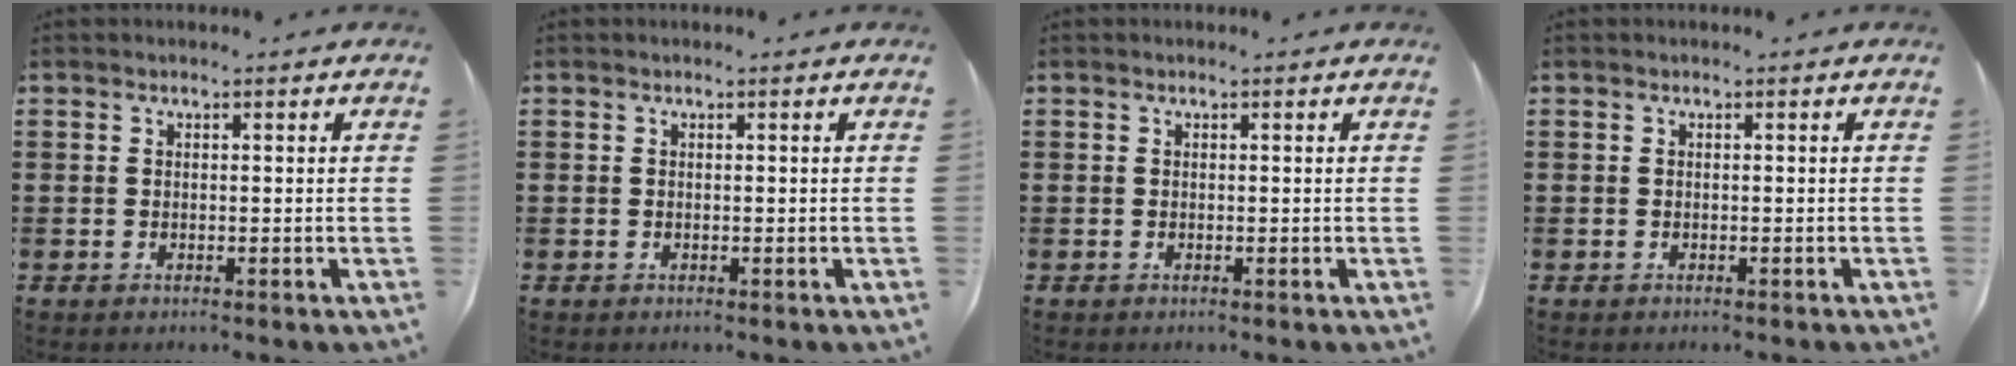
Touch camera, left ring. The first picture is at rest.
{"total": 0.0}
{"total": 0.0}
{"total": 0.0}